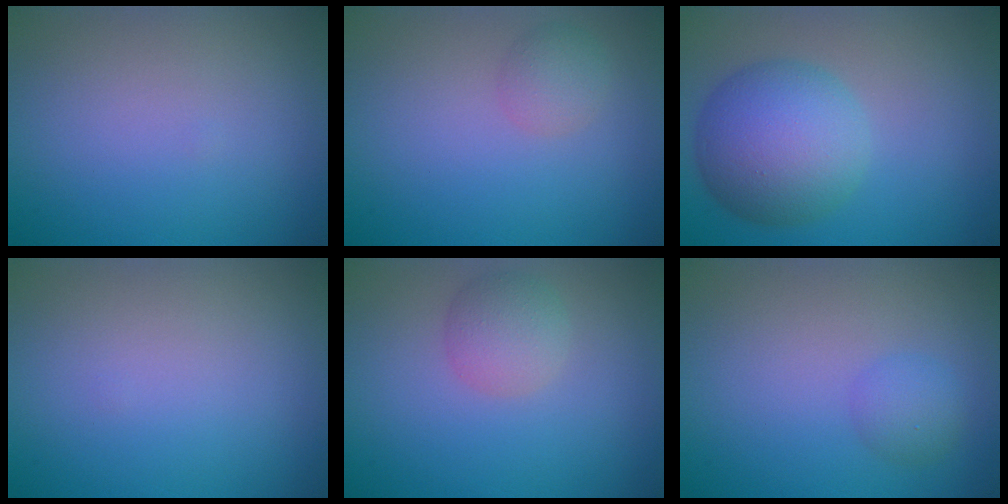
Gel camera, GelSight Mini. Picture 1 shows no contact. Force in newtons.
{"total": 1.7, "press": 1.7, "slide": 0.1}
{"total": 8.3, "press": 8.3, "slide": 0.1}
{"total": 0.0}
{"total": 2.8, "press": 2.8, "slide": 0.2}
{"total": 1.9, "press": 1.9, "slide": 0.1}